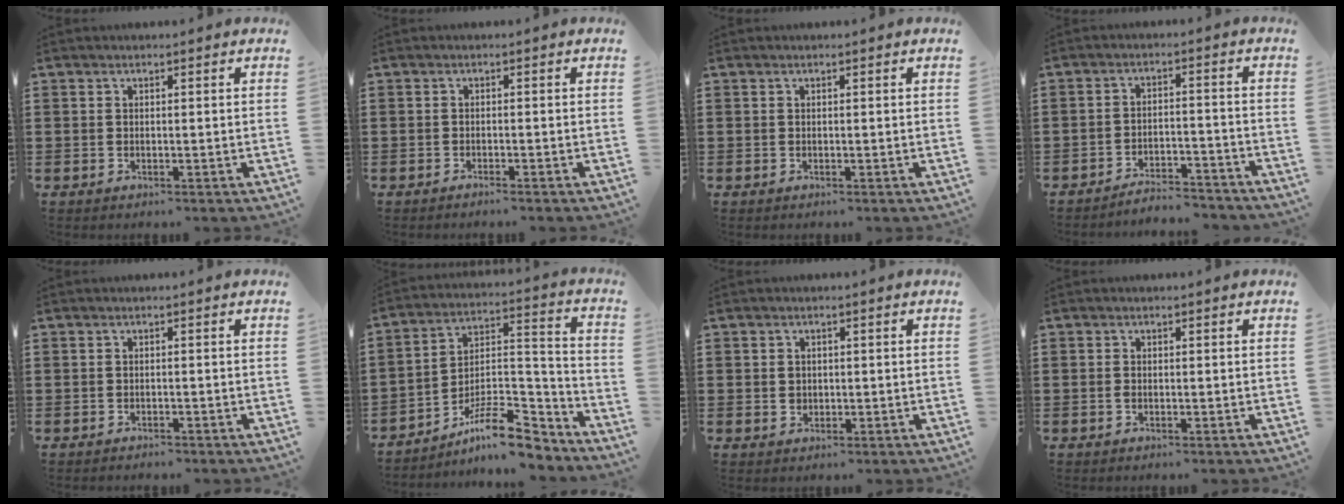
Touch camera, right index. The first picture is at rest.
{"total": 0.9, "force": [-0.9, -0.1, 0.2], "torque": [-0.005, 0.000, -0.018]}
{"total": 0.0}
{"total": 4.1, "force": [-4.1, 0.2, 0.5], "torque": [-0.013, 0.005, -0.084]}
{"total": 0.8, "force": [-0.8, 0.1, 0.0], "torque": [-0.002, 0.002, -0.018]}
{"total": 11.7, "force": [-9.3, 3.3, 6.3], "torque": [-0.106, 0.031, -0.178]}
{"total": 1.3, "force": [0.1, 1.2, 0.5], "torque": [-0.012, 0.006, 0.002]}
{"total": 0.6, "force": [-0.2, 0.3, 0.5], "torque": [-0.011, -0.002, -0.004]}